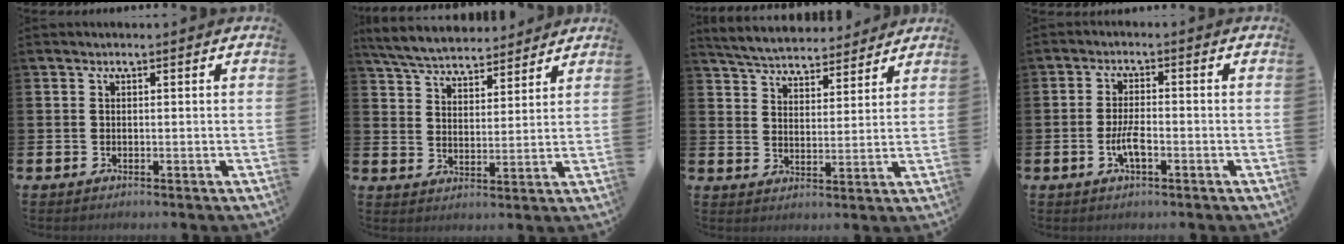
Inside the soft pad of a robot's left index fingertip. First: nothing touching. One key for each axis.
{"total": 6.0, "fx": 5.8, "fy": 1.2, "fz": 0.9, "tx": -0.046, "ty": -0.030, "tz": 0.103}
{"total": 5.3, "fx": 5.2, "fy": 1.0, "fz": 0.2, "tx": -0.032, "ty": -0.033, "tz": 0.092}
{"total": 3.6, "fx": -1.2, "fy": 1.2, "fz": 3.2, "tx": -0.068, "ty": 0.005, "tz": -0.023}